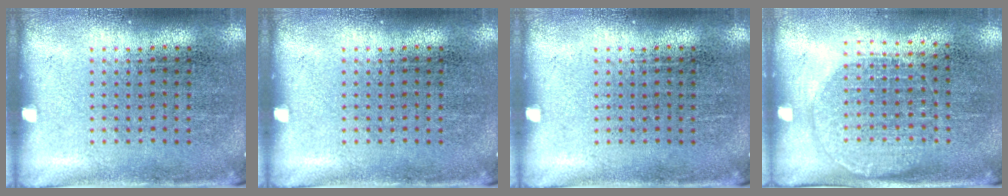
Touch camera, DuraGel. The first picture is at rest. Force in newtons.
{"total": 0.0}
{"total": 0.0}
{"total": 1.3, "press": 1.2, "slide": 0.5}